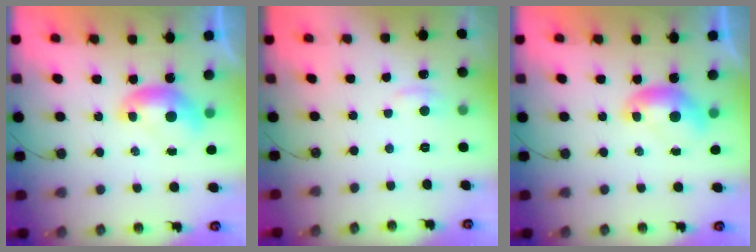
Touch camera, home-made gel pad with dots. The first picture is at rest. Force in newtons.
{"total": 1.1, "press": 0.8, "slide": 0.8}
{"total": 0.0}